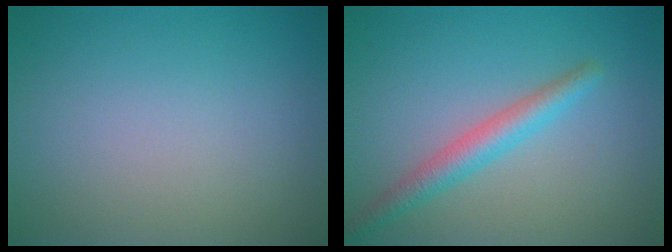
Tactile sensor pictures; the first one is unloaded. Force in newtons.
{"total": 2.9, "press": 2.9, "slide": 0.1}